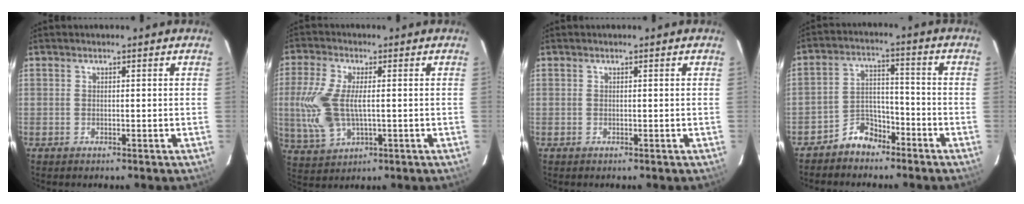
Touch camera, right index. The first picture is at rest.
{"total": 11.6, "force": [-0.4, 5.7, 10.1], "torque": [-0.226, -0.002, 0.000]}
{"total": 0.0}
{"total": 6.6, "force": [-5.2, 3.9, 1.3], "torque": [-0.026, 0.023, -0.087]}